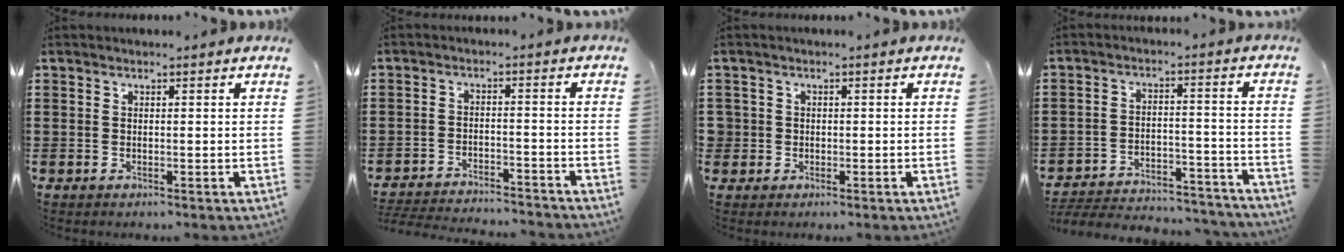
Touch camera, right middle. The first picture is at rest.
{"total": 3.9, "force": [-3.9, -0.1, 0.3], "torque": [-0.016, 0.000, -0.084]}
{"total": 1.6, "force": [-0.1, 1.6, 0.2], "torque": [-0.011, 0.007, -0.007]}
{"total": 5.1, "force": [-4.9, 0.7, 1.1], "torque": [-0.031, 0.002, -0.104]}